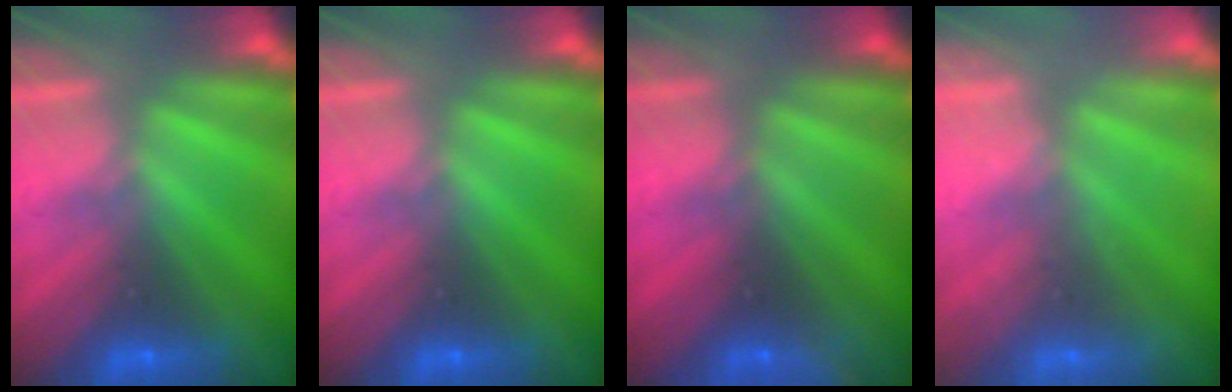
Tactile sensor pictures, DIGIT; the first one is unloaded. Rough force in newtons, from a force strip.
{"total": 0.0}
{"total": 2.4}
{"total": 2.2}